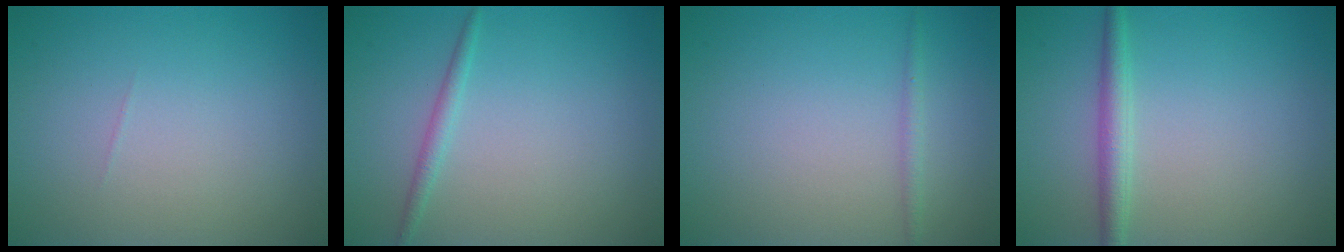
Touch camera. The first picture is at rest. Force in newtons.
{"total": 1.2, "press": 1.2, "slide": 0.1}
{"total": 0.9, "press": 0.9, "slide": 0.1}
{"total": 2.1, "press": 2.1, "slide": 0.0}